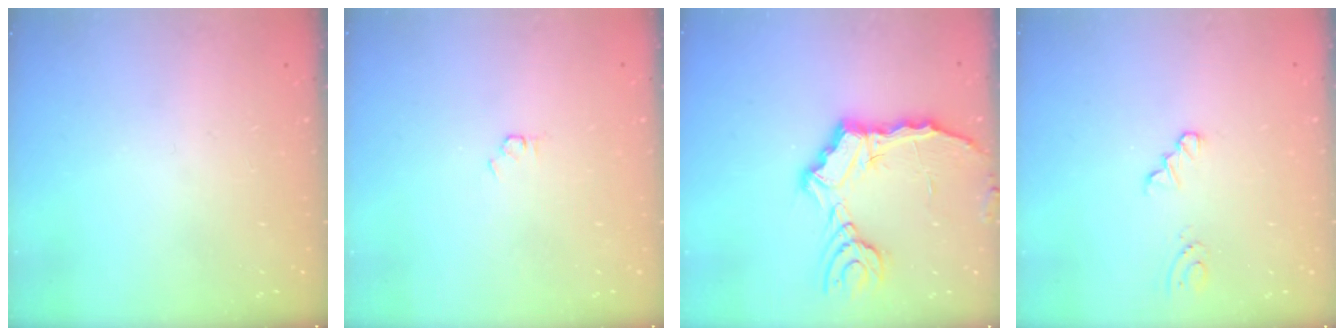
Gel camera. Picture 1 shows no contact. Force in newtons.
{"total": 1.5, "press": 1.5, "slide": 0.2}
{"total": 11.2, "press": 11.1, "slide": 1.3}
{"total": 0.0}